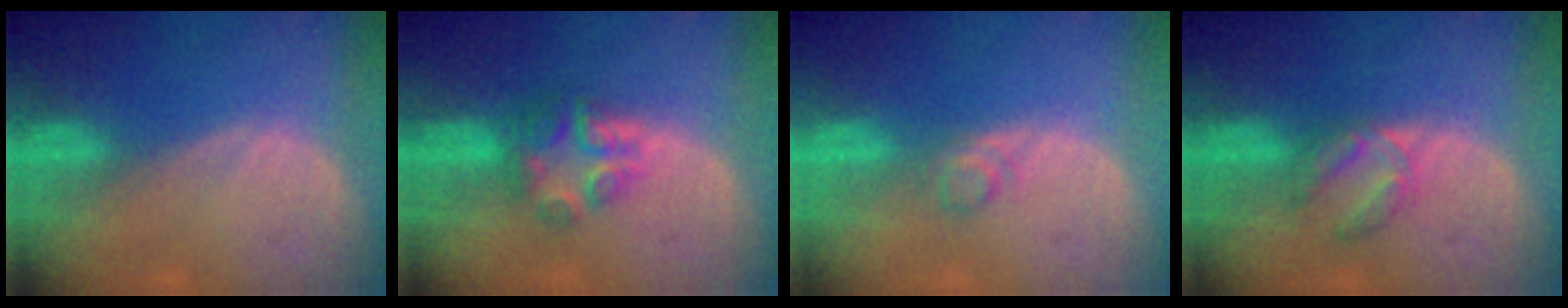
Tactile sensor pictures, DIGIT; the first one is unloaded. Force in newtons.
{"total": 6.0, "press": 5.2, "slide": 3.1}
{"total": 1.9, "press": 1.8, "slide": 0.2}
{"total": 4.3, "press": 4.3, "slide": 0.4}